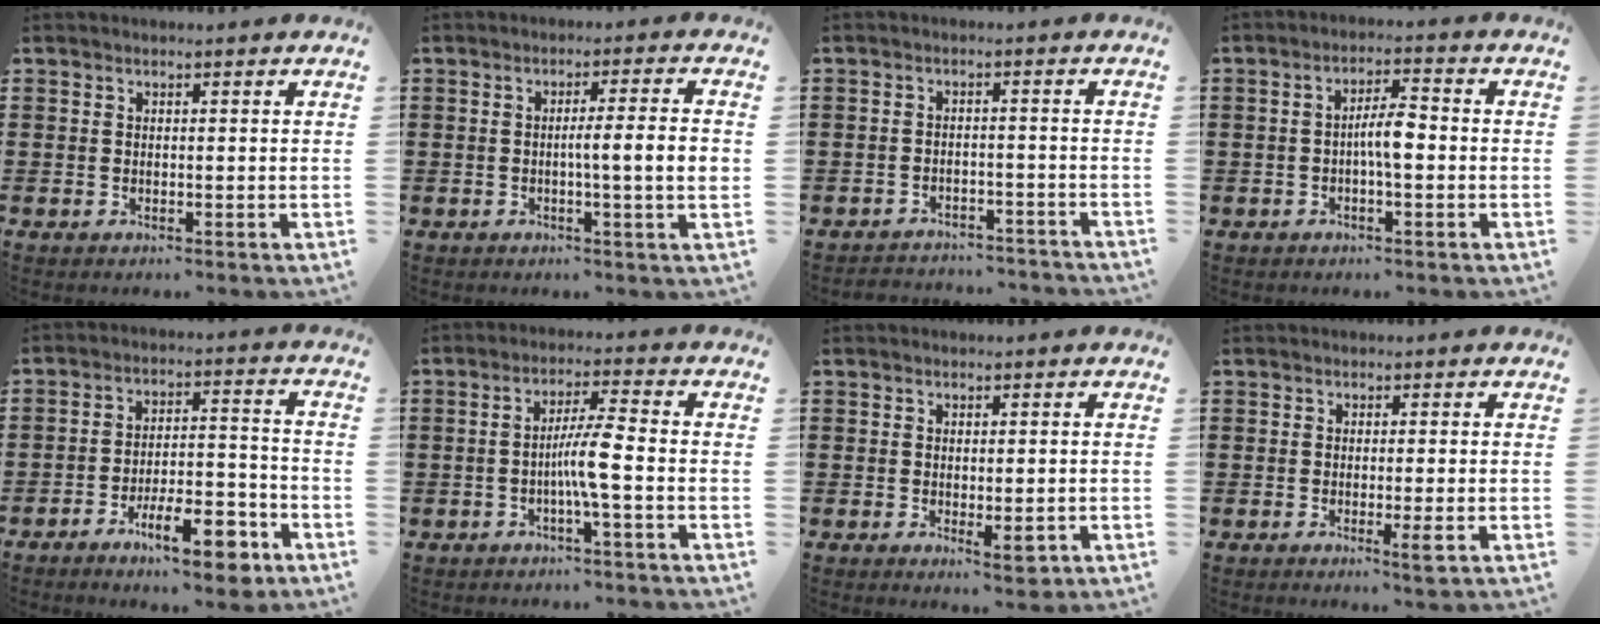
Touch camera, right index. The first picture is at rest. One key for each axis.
{"total": 5.5, "fx": -0.4, "fy": -0.2, "fz": 5.5, "tx": -0.097, "ty": -0.006, "tz": -0.012}
{"total": 2.8, "fx": -2.7, "fy": 0.3, "fz": 0.1, "tx": -0.008, "ty": 0.001, "tz": -0.058}
{"total": 4.5, "fx": -0.6, "fy": 1.2, "fz": 4.3, "tx": -0.084, "ty": 0.005, "tz": -0.016}
{"total": 10.8, "fx": -6.7, "fy": 3.1, "fz": 7.8, "tx": -0.131, "ty": 0.017, "tz": -0.118}
{"total": 5.6, "fx": -1.4, "fy": -0.1, "fz": 5.4, "tx": -0.105, "ty": -0.002, "tz": -0.033}
{"total": 3.1, "fx": -0.8, "fy": 0.9, "fz": 2.9, "tx": -0.046, "ty": -0.003, "tz": -0.011}
{"total": 3.1, "fx": -1.0, "fy": -0.1, "fz": 3.0, "tx": -0.056, "ty": -0.018, "tz": -0.017}